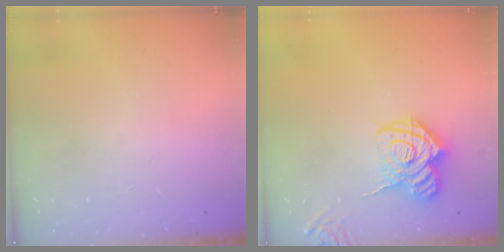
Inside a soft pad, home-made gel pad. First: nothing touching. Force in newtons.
{"total": 14.7, "press": 14.6, "slide": 1.5}